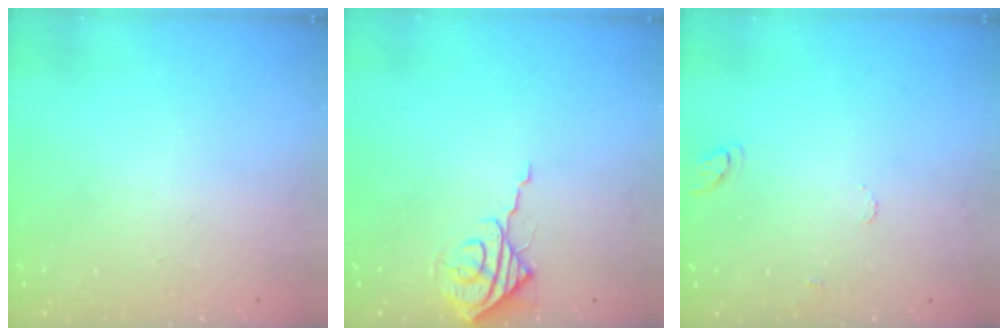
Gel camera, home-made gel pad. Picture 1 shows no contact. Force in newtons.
{"total": 8.0, "press": 8.0, "slide": 0.3}
{"total": 6.3, "press": 6.3, "slide": 0.5}